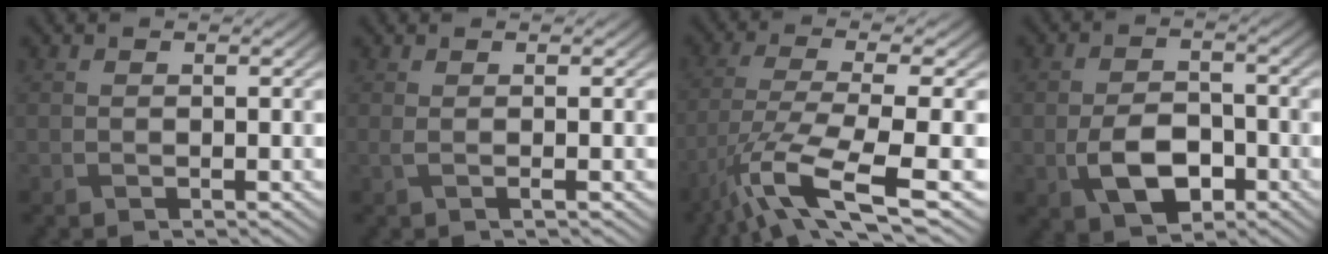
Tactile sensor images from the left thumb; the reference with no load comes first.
{"total": 1.1, "force": [0.1, 0.2, 1.1], "torque": [-0.022, 0.003, -0.002]}
{"total": 10.9, "force": [-5.9, 2.4, 8.8], "torque": [-0.170, -0.011, -0.111]}
{"total": 6.1, "force": [-2.0, 3.8, 4.4], "torque": [-0.088, -0.006, -0.037]}